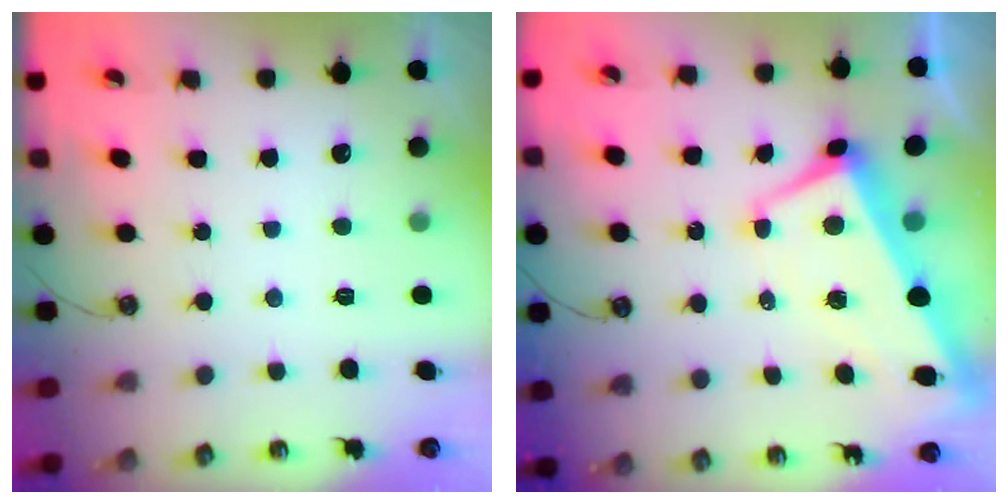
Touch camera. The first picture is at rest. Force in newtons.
{"total": 1.7, "press": 1.1, "slide": 1.3}